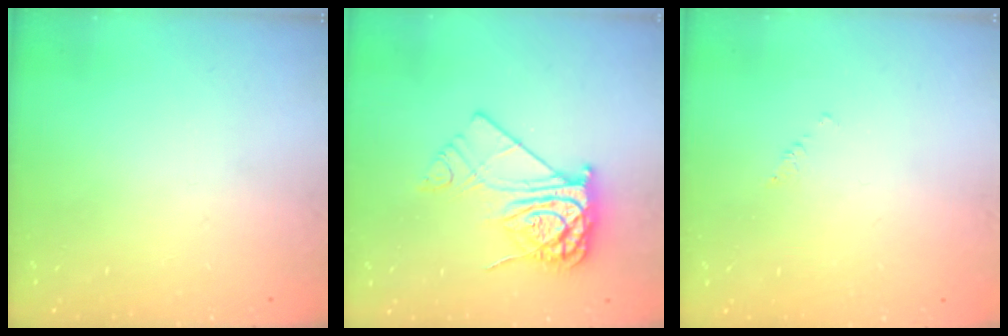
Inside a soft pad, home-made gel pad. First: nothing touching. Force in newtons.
{"total": 12.8, "press": 12.7, "slide": 1.2}
{"total": 1.2, "press": 1.2, "slide": 0.2}